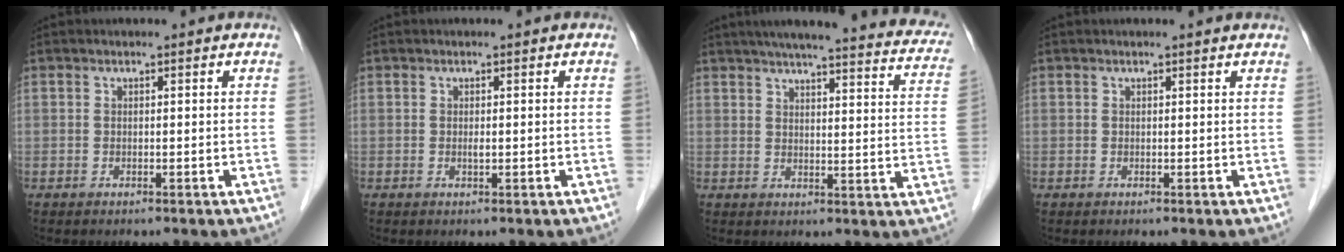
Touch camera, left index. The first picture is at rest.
{"total": 0.6, "force": [0.0, 0.2, 0.5], "torque": [-0.011, -0.001, 0.000]}
{"total": 25.4, "force": [21.8, 3.2, 12.7], "torque": [-0.169, -0.016, 0.246]}
{"total": 1.3, "force": [1.2, 0.1, 0.5], "torque": [-0.013, 0.003, 0.008]}